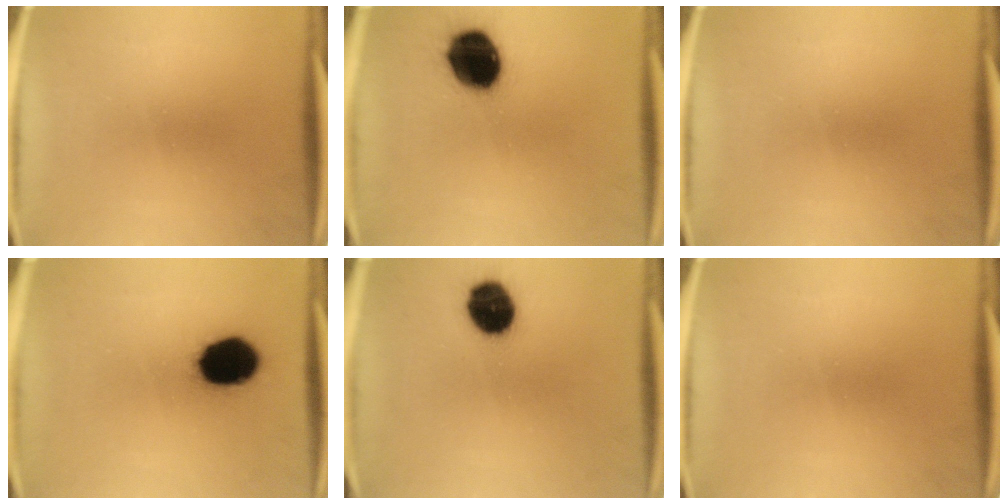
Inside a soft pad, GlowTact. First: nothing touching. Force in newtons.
{"total": 16.7}
{"total": 0.0}
{"total": 15.9}
{"total": 11.5}
{"total": 0.0}